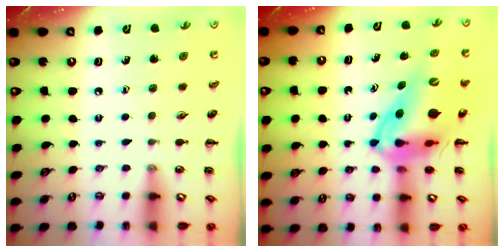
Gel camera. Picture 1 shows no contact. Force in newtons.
{"total": 14.0, "press": 13.4, "slide": 4.0}